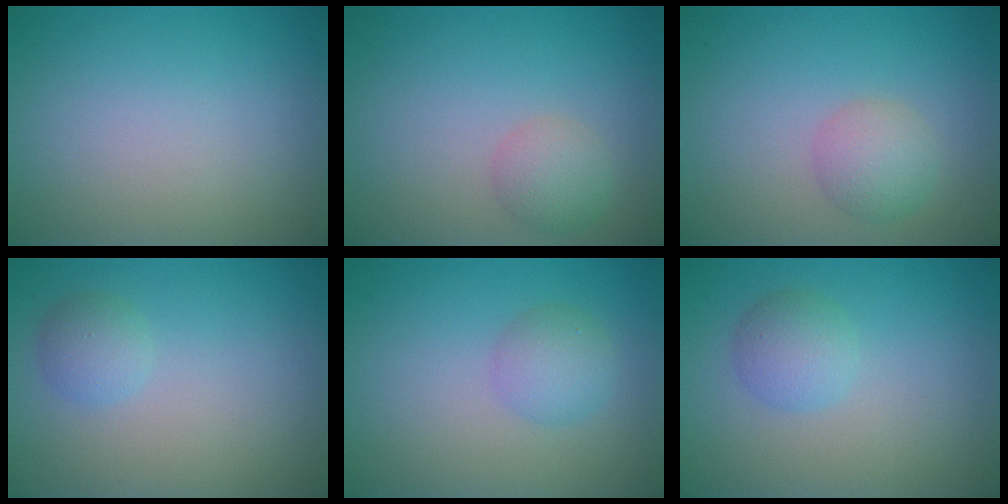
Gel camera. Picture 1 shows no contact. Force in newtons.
{"total": 2.1, "press": 2.1, "slide": 0.1}
{"total": 2.5, "press": 2.5, "slide": 0.1}
{"total": 1.7, "press": 1.7, "slide": 0.1}
{"total": 2.5, "press": 2.5, "slide": 0.1}
{"total": 2.4, "press": 2.4, "slide": 0.2}